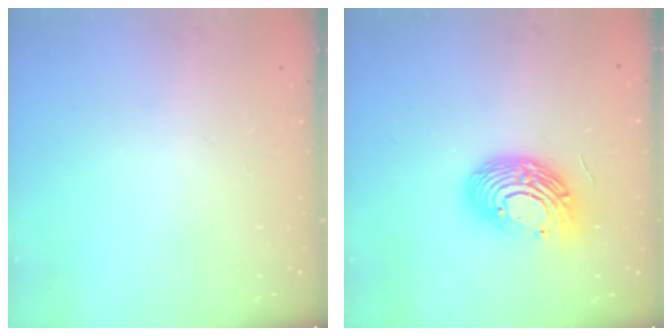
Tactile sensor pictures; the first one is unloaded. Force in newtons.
{"total": 14.7, "press": 14.7, "slide": 1.0}